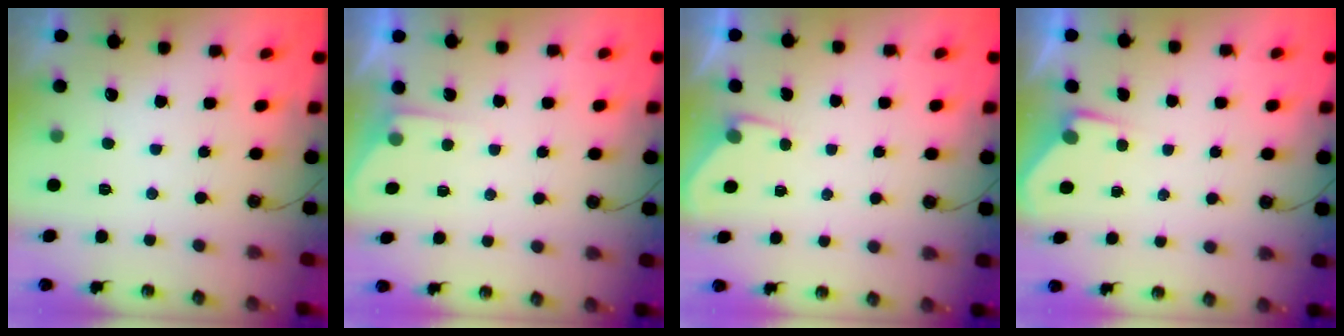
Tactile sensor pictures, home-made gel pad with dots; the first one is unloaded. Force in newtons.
{"total": 4.3, "press": 4.3, "slide": 0.4}
{"total": 2.7, "press": 2.6, "slide": 0.5}
{"total": 2.7, "press": 2.6, "slide": 0.4}